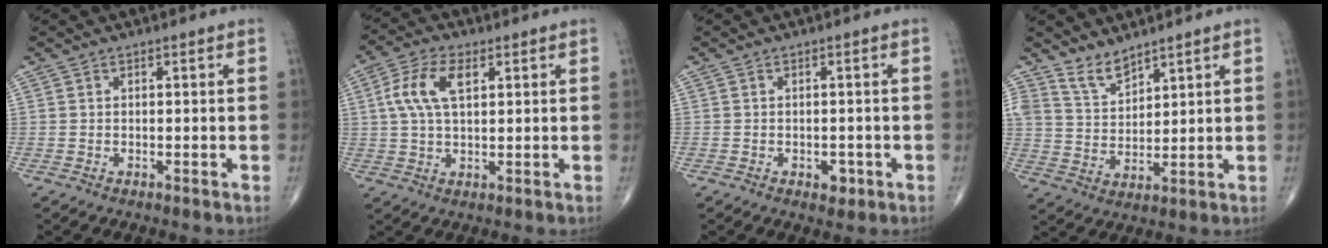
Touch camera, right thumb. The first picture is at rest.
{"total": 8.7, "force": [2.5, 4.4, 7.1], "torque": [-0.148, 0.012, 0.046]}
{"total": 2.2, "force": [-1.0, 1.5, 1.3], "torque": [-0.002, 0.003, -0.011]}
{"total": 5.3, "force": [4.7, 1.9, 1.4], "torque": [-0.016, -0.040, 0.104]}